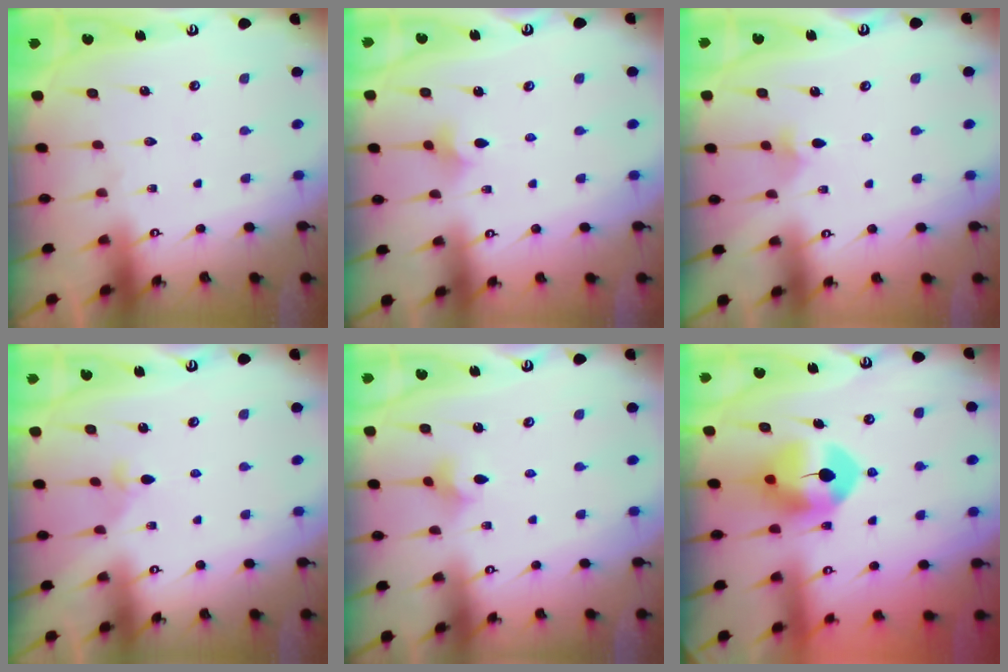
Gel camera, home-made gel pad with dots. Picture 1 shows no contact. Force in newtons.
{"total": 3.0, "press": 2.9, "slide": 0.7}
{"total": 3.6, "press": 3.5, "slide": 0.8}
{"total": 3.2, "press": 3.2, "slide": 0.4}
{"total": 3.5, "press": 3.4, "slide": 0.7}
{"total": 9.5, "press": 9.4, "slide": 1.5}